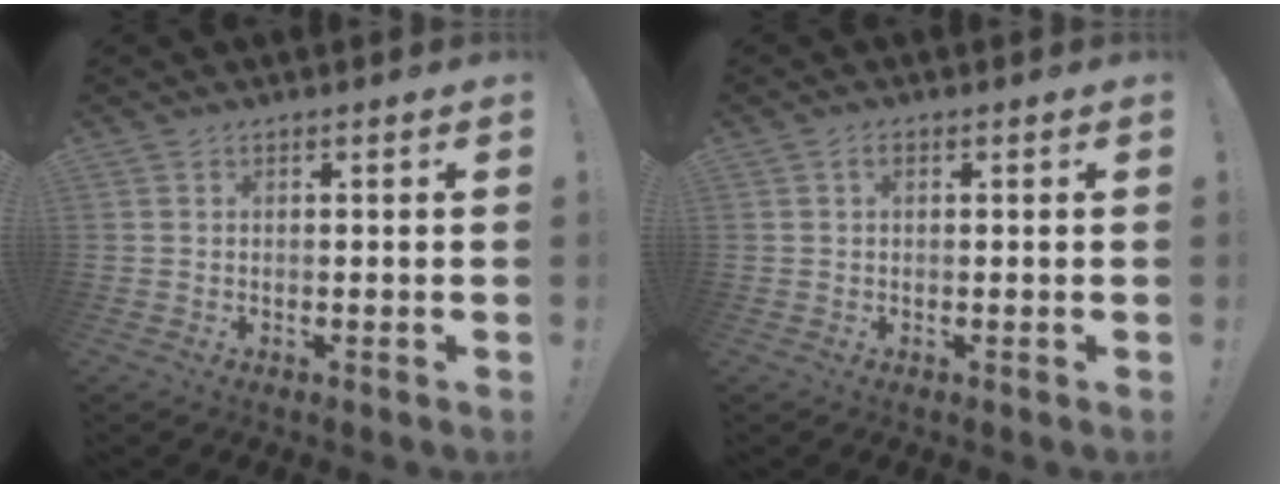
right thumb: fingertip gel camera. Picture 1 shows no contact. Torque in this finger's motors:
{"motor_torque": [-0.15, 0.05, 0.20, -0.06, -0.05]}